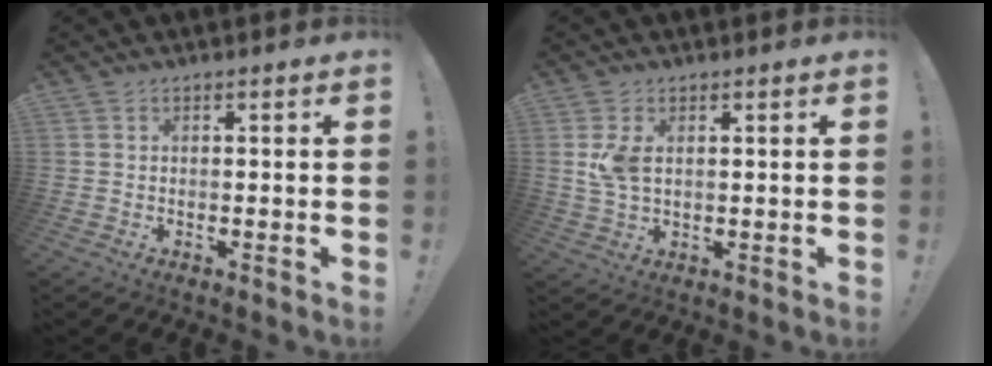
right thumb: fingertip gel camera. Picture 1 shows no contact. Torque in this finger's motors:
{"motor_torque": [0.02, 0.60, 0.73, -0.25, 0.28]}